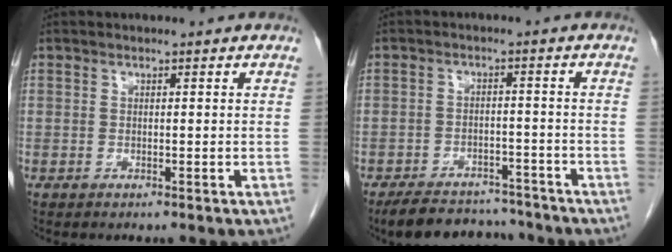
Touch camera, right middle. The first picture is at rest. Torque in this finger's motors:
{"motor_torque": [0.77, -0.59, 0.02, 0.01]}